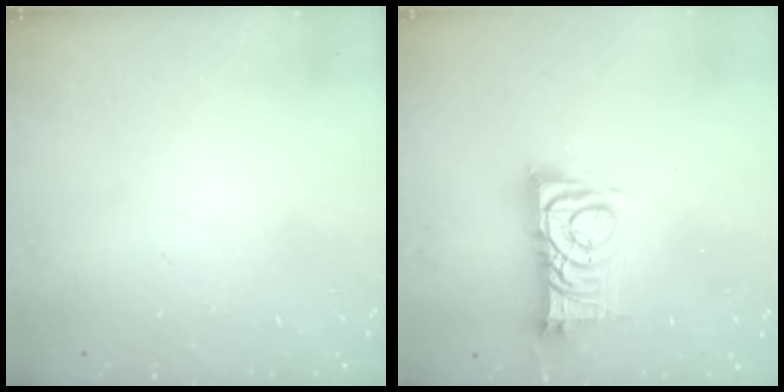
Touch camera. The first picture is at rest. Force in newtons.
{"total": 9.2, "press": 9.2, "slide": 0.1}